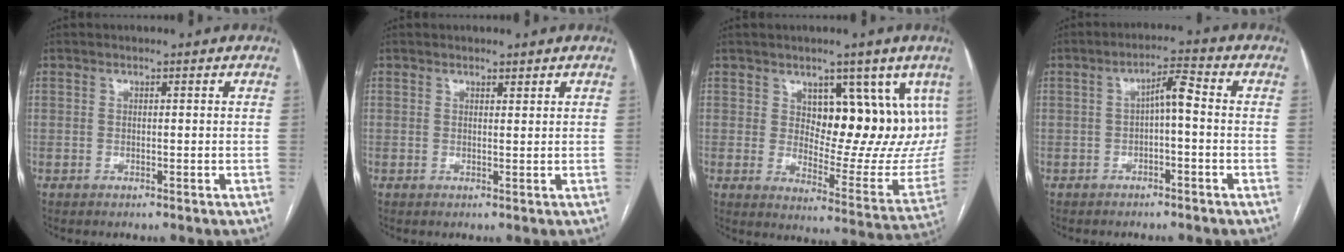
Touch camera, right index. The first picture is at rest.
{"total": 1.1, "force": [1.0, 0.3, 0.5], "torque": [-0.010, 0.000, 0.016]}
{"total": 15.2, "force": [6.5, 7.4, 11.6], "torque": [-0.133, -0.006, 0.104]}
{"total": 4.0, "force": [-0.3, 0.8, 3.9], "torque": [-0.065, 0.019, -0.005]}